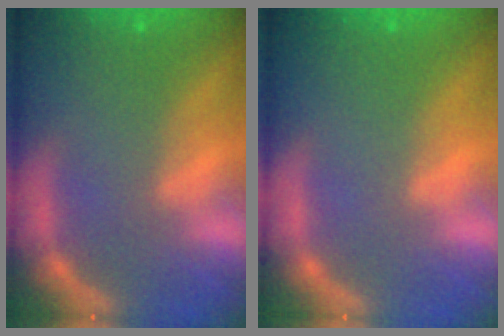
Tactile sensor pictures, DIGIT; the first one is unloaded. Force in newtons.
{"total": 0.0}